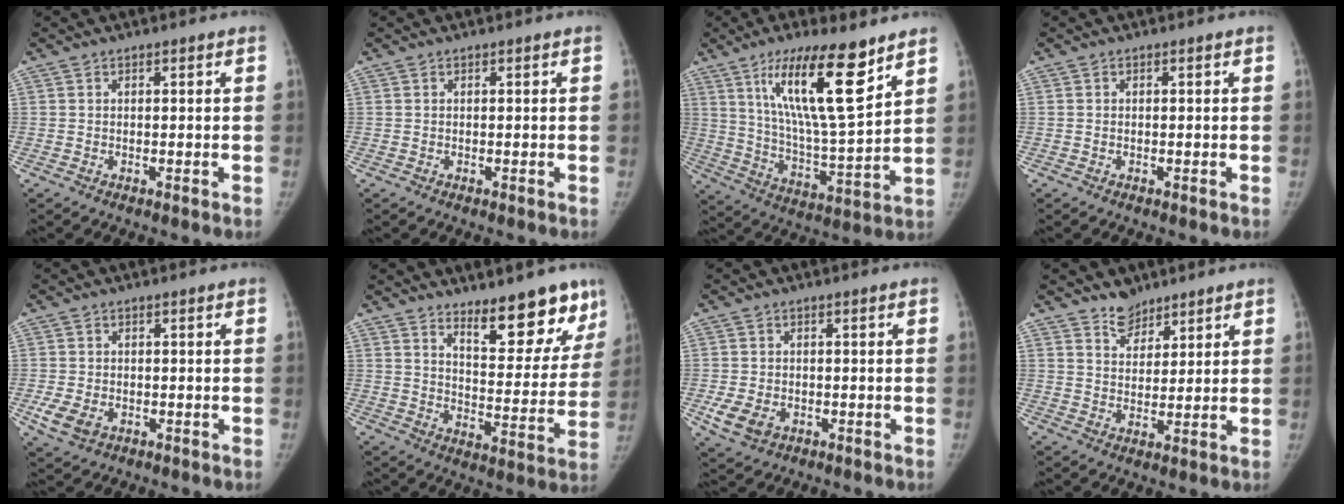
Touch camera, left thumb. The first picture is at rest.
{"total": 0.0}
{"total": 18.4, "force": [10.4, 3.7, 14.8], "torque": [-0.239, -0.059, 0.192]}
{"total": 0.0}
{"total": 4.5, "force": [-1.4, 3.3, 2.8], "torque": [-0.059, -0.005, -0.016]}
{"total": 14.0, "force": [10.3, 4.6, 8.3], "torque": [-0.054, -0.079, 0.154]}
{"total": 5.2, "force": [-1.6, 3.8, 3.1], "torque": [-0.059, -0.005, -0.019]}
{"total": 4.7, "force": [3.9, 2.6, 0.7], "torque": [0.015, -0.032, 0.068]}